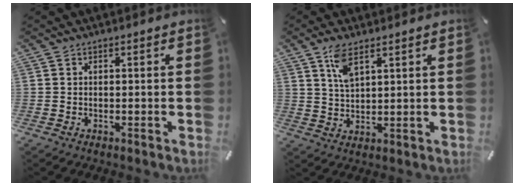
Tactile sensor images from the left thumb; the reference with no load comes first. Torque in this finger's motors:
{"motor_torque": [1.14, 1.10, 0.46, -0.75, 0.18]}